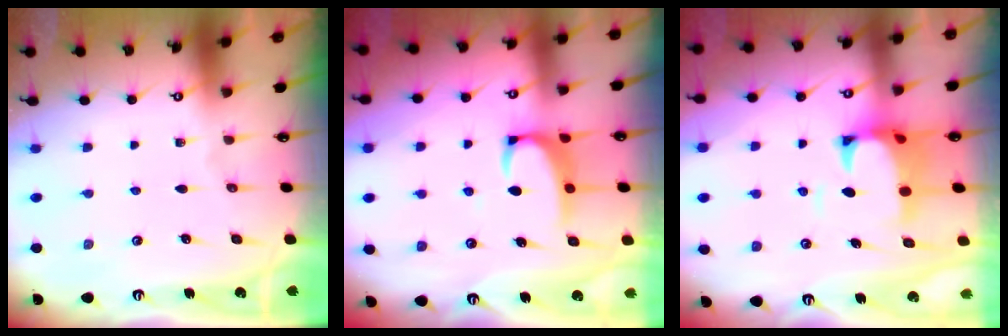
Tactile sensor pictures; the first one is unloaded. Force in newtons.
{"total": 3.3, "press": 3.2, "slide": 0.7}
{"total": 2.6, "press": 2.4, "slide": 1.1}